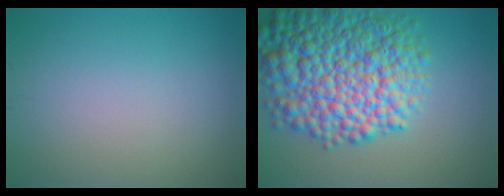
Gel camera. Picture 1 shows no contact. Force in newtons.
{"total": 11.9, "press": 11.9, "slide": 0.3}